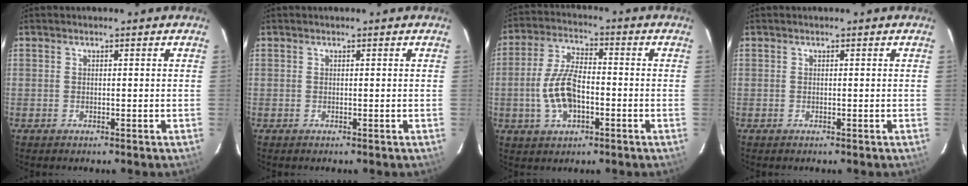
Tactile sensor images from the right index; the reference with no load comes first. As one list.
[{"total": 0.0}, {"total": 9.8, "force": [-2.4, 4.8, 8.2], "torque": [-0.171, 0.007, -0.041]}, {"total": 0.0}]